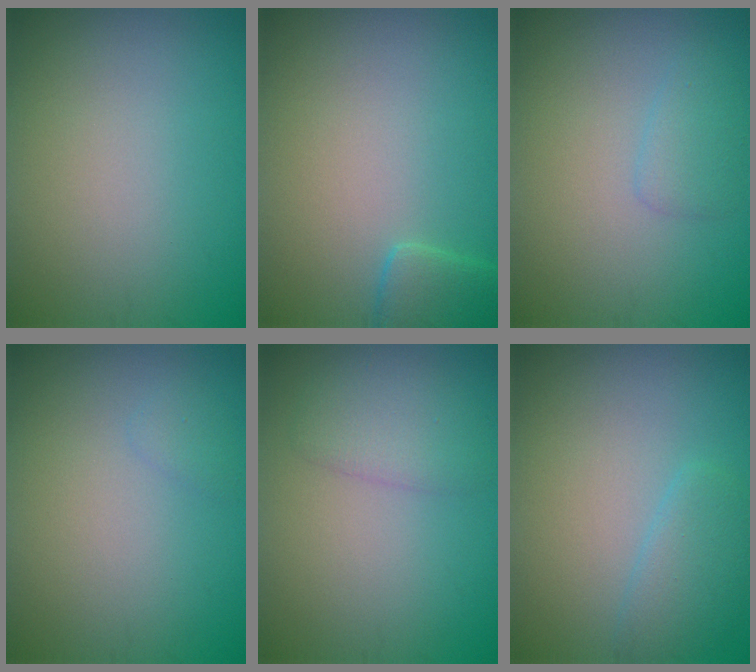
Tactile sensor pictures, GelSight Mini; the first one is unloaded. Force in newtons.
{"total": 2.4, "press": 2.4, "slide": 0.2}
{"total": 1.5, "press": 1.5, "slide": 0.1}
{"total": 0.7, "press": 0.7, "slide": 0.0}
{"total": 2.2, "press": 2.2, "slide": 0.2}
{"total": 2.4, "press": 2.4, "slide": 0.2}